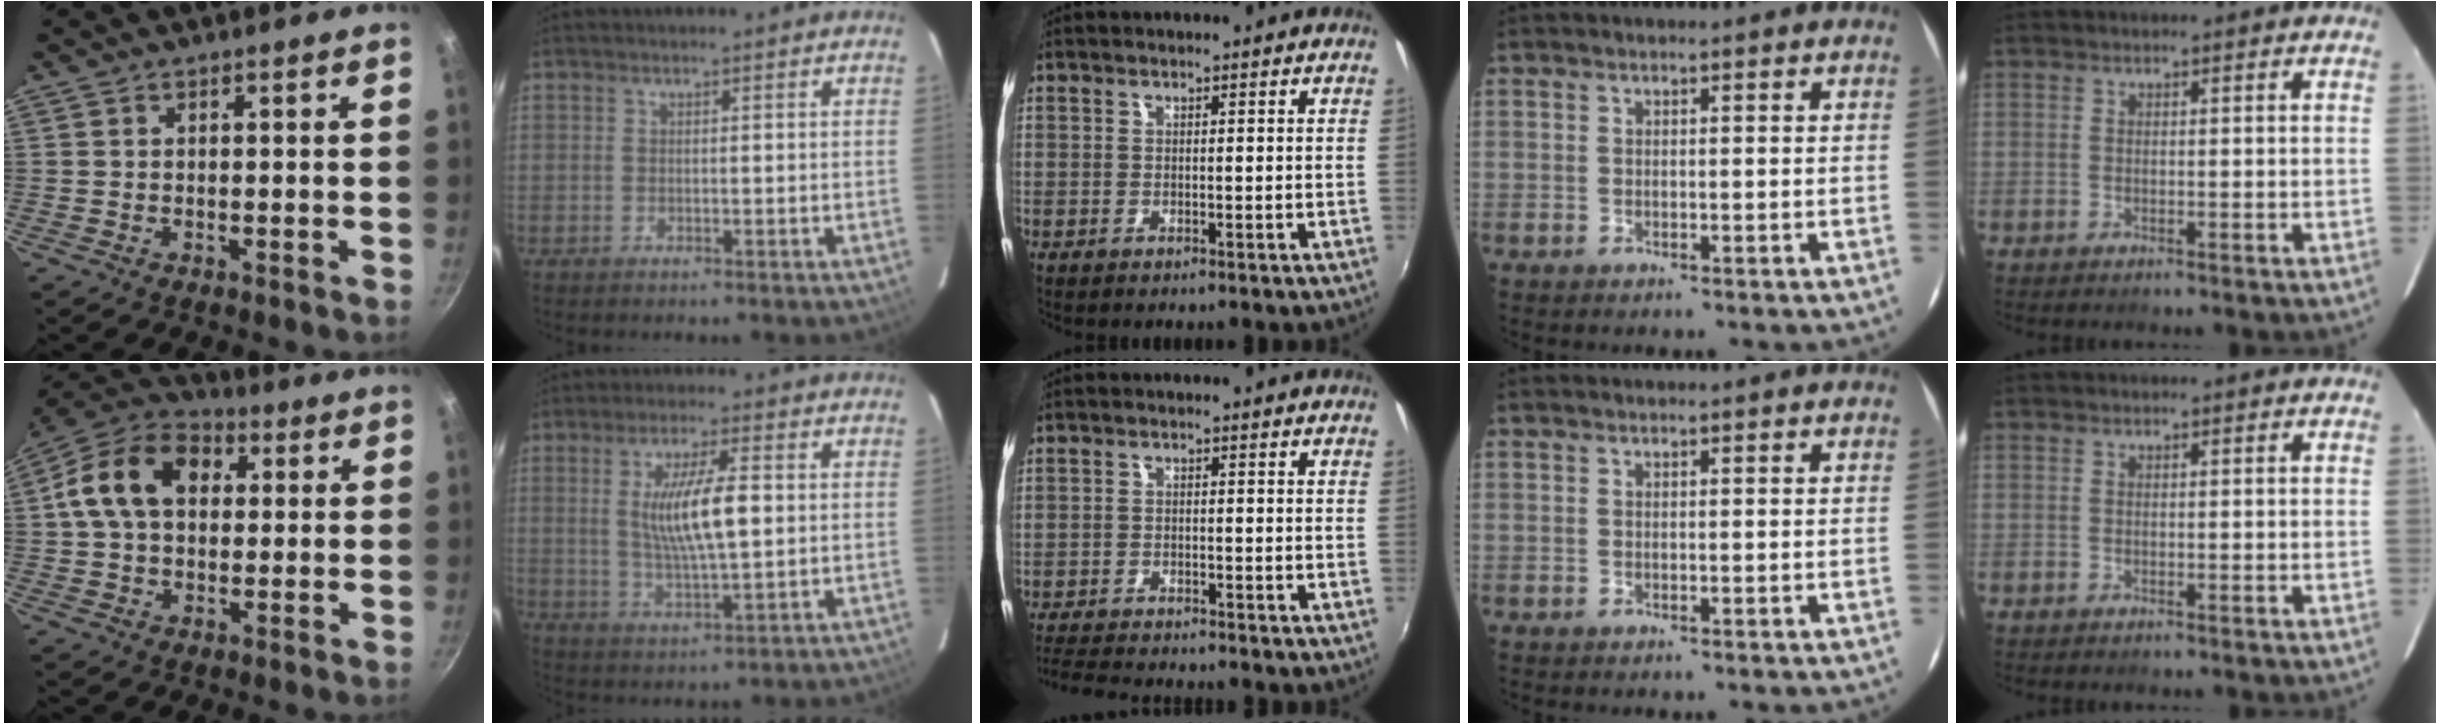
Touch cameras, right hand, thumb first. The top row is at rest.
{"thumb": {"total": 15.0, "force": [2.8, 10.7, 10.1], "torque": [-0.149, 0.027, 0.028]}, "index": {"total": 10.4, "force": [1.2, 2.3, 10.1], "torque": [-0.183, -0.004, 0.027]}, "middle": {"total": 8.3, "force": [-7.8, 0.9, 2.7], "torque": [-0.079, -0.015, -0.132]}}